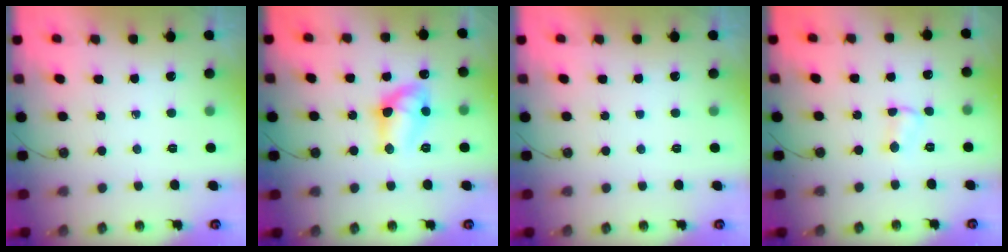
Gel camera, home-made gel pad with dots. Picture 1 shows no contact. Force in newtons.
{"total": 11.5, "press": 11.4, "slide": 1.0}
{"total": 0.0}
{"total": 2.9, "press": 2.9, "slide": 0.5}